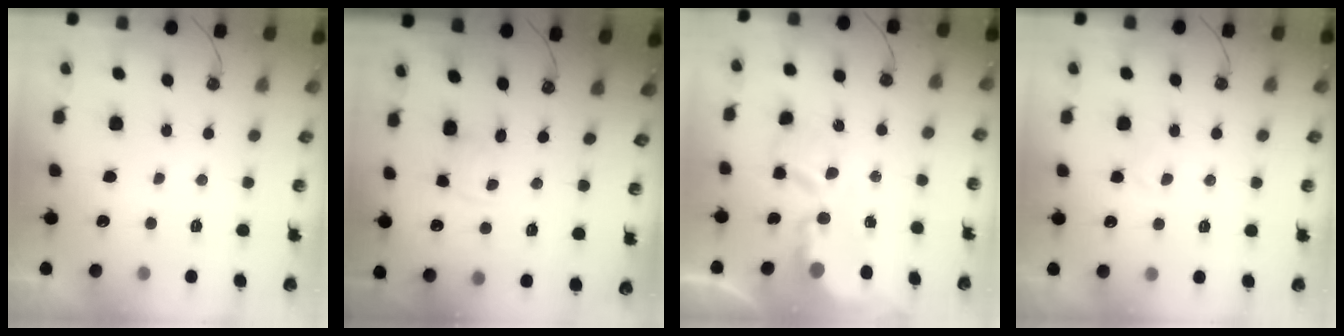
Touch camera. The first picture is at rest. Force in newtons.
{"total": 2.4, "press": 2.4, "slide": 0.2}
{"total": 5.4, "press": 5.4, "slide": 0.1}
{"total": 2.2, "press": 2.2, "slide": 0.3}